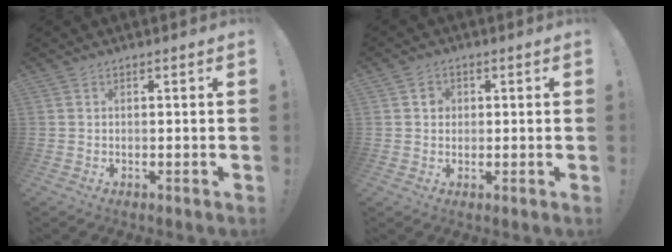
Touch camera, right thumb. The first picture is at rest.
{"total": 2.8, "force": [0.3, 2.7, 0.9], "torque": [-0.007, 0.001, 0.002]}